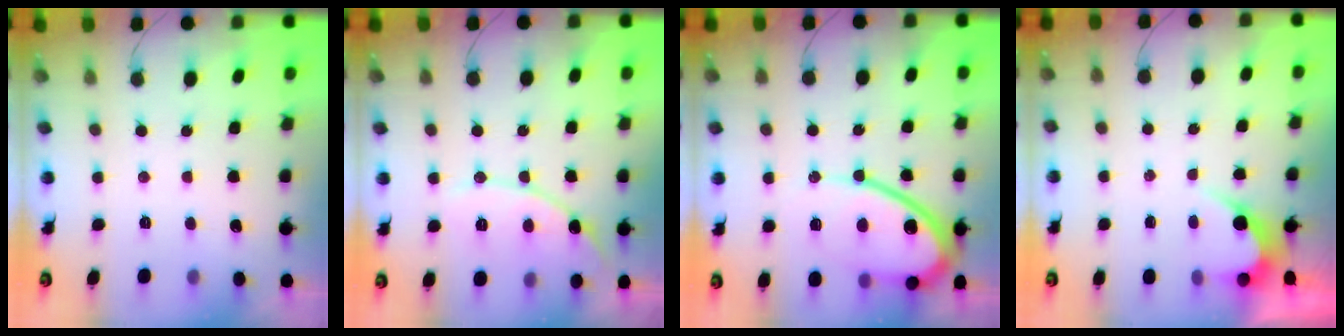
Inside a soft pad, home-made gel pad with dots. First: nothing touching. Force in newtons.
{"total": 11.3, "press": 11.2, "slide": 0.6}
{"total": 15.4, "press": 15.3, "slide": 1.3}
{"total": 3.2, "press": 3.2, "slide": 0.2}